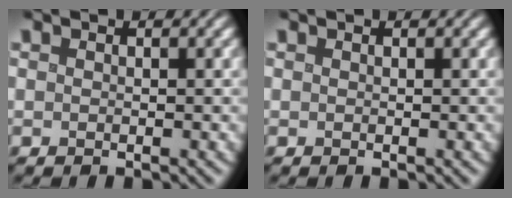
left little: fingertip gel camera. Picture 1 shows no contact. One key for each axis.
{"total": 0.0}